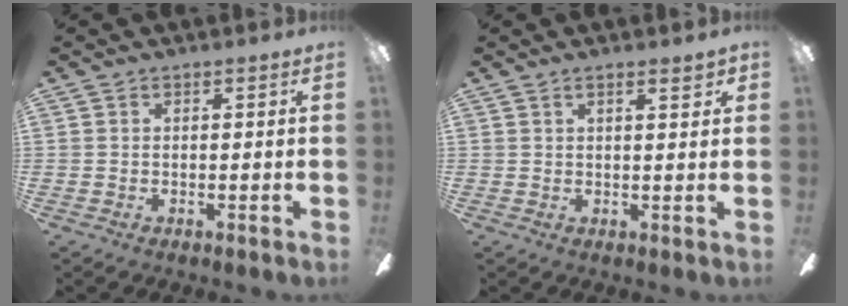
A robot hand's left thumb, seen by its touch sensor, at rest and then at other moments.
{"total": 3.2, "force": [1.8, 0.5, 2.6], "torque": [-0.031, -0.008, 0.024]}